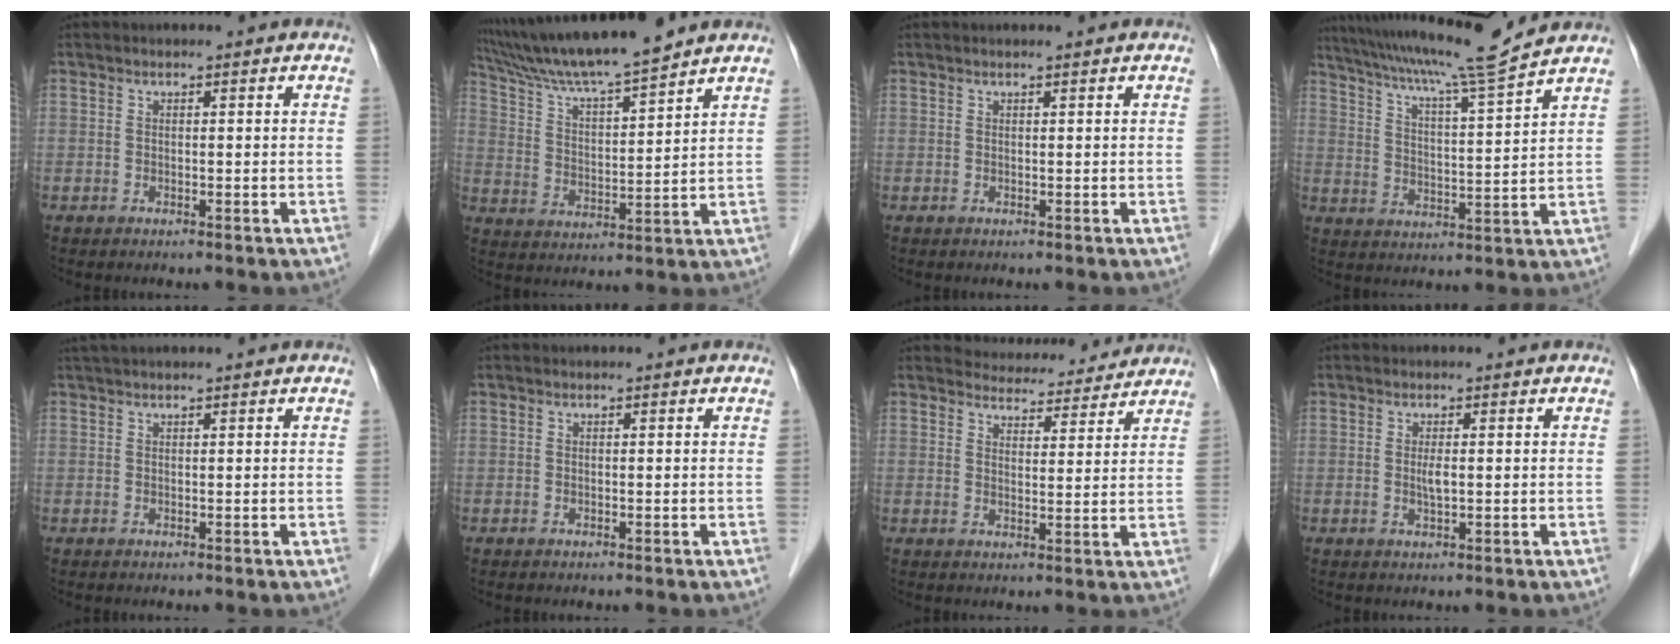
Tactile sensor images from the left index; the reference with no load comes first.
{"total": 10.8, "force": [9.6, -0.5, 4.8], "torque": [-0.089, 0.023, 0.167]}
{"total": 0.7, "force": [0.6, -0.1, 0.4], "torque": [-0.008, 0.005, 0.012]}
{"total": 13.8, "force": [12.2, -1.8, 6.3], "torque": [-0.116, -0.008, 0.190]}
{"total": 3.3, "force": [2.9, -0.1, 1.6], "torque": [-0.019, 0.035, 0.049]}
{"total": 0.0}
{"total": 8.9, "force": [8.6, 2.0, 0.8], "torque": [-0.002, 0.005, 0.105]}
{"total": 1.6, "force": [0.1, 0.2, 1.6], "torque": [-0.033, -0.002, 0.002]}